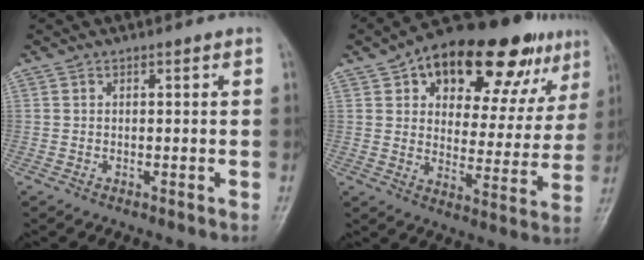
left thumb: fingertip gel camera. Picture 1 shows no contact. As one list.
[{"total": 25.1, "force": [14.0, 12.0, 17.0], "torque": [-0.196, -0.002, 0.204]}]